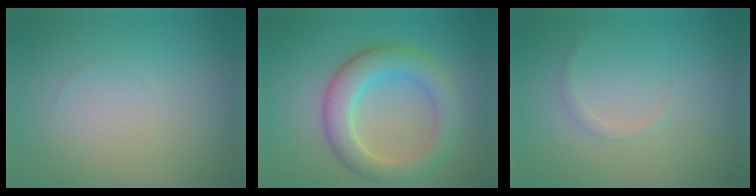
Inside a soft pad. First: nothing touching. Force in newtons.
{"total": 5.6, "press": 5.6, "slide": 0.7}
{"total": 0.7, "press": 0.7, "slide": 0.1}